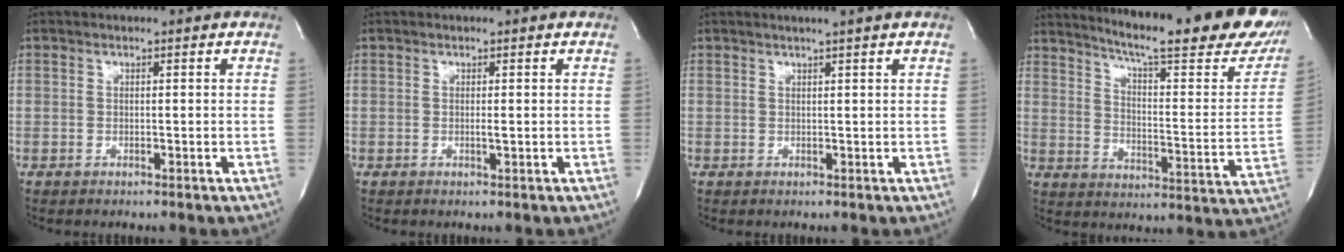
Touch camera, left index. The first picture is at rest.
{"total": 0.6, "force": [0.0, 0.0, 0.6], "torque": [-0.014, -0.002, 0.000]}
{"total": 2.2, "force": [1.6, -0.8, 1.2], "torque": [-0.018, 0.000, 0.031]}
{"total": 28.6, "force": [23.7, 3.0, 15.9], "torque": [-0.238, -0.079, 0.296]}